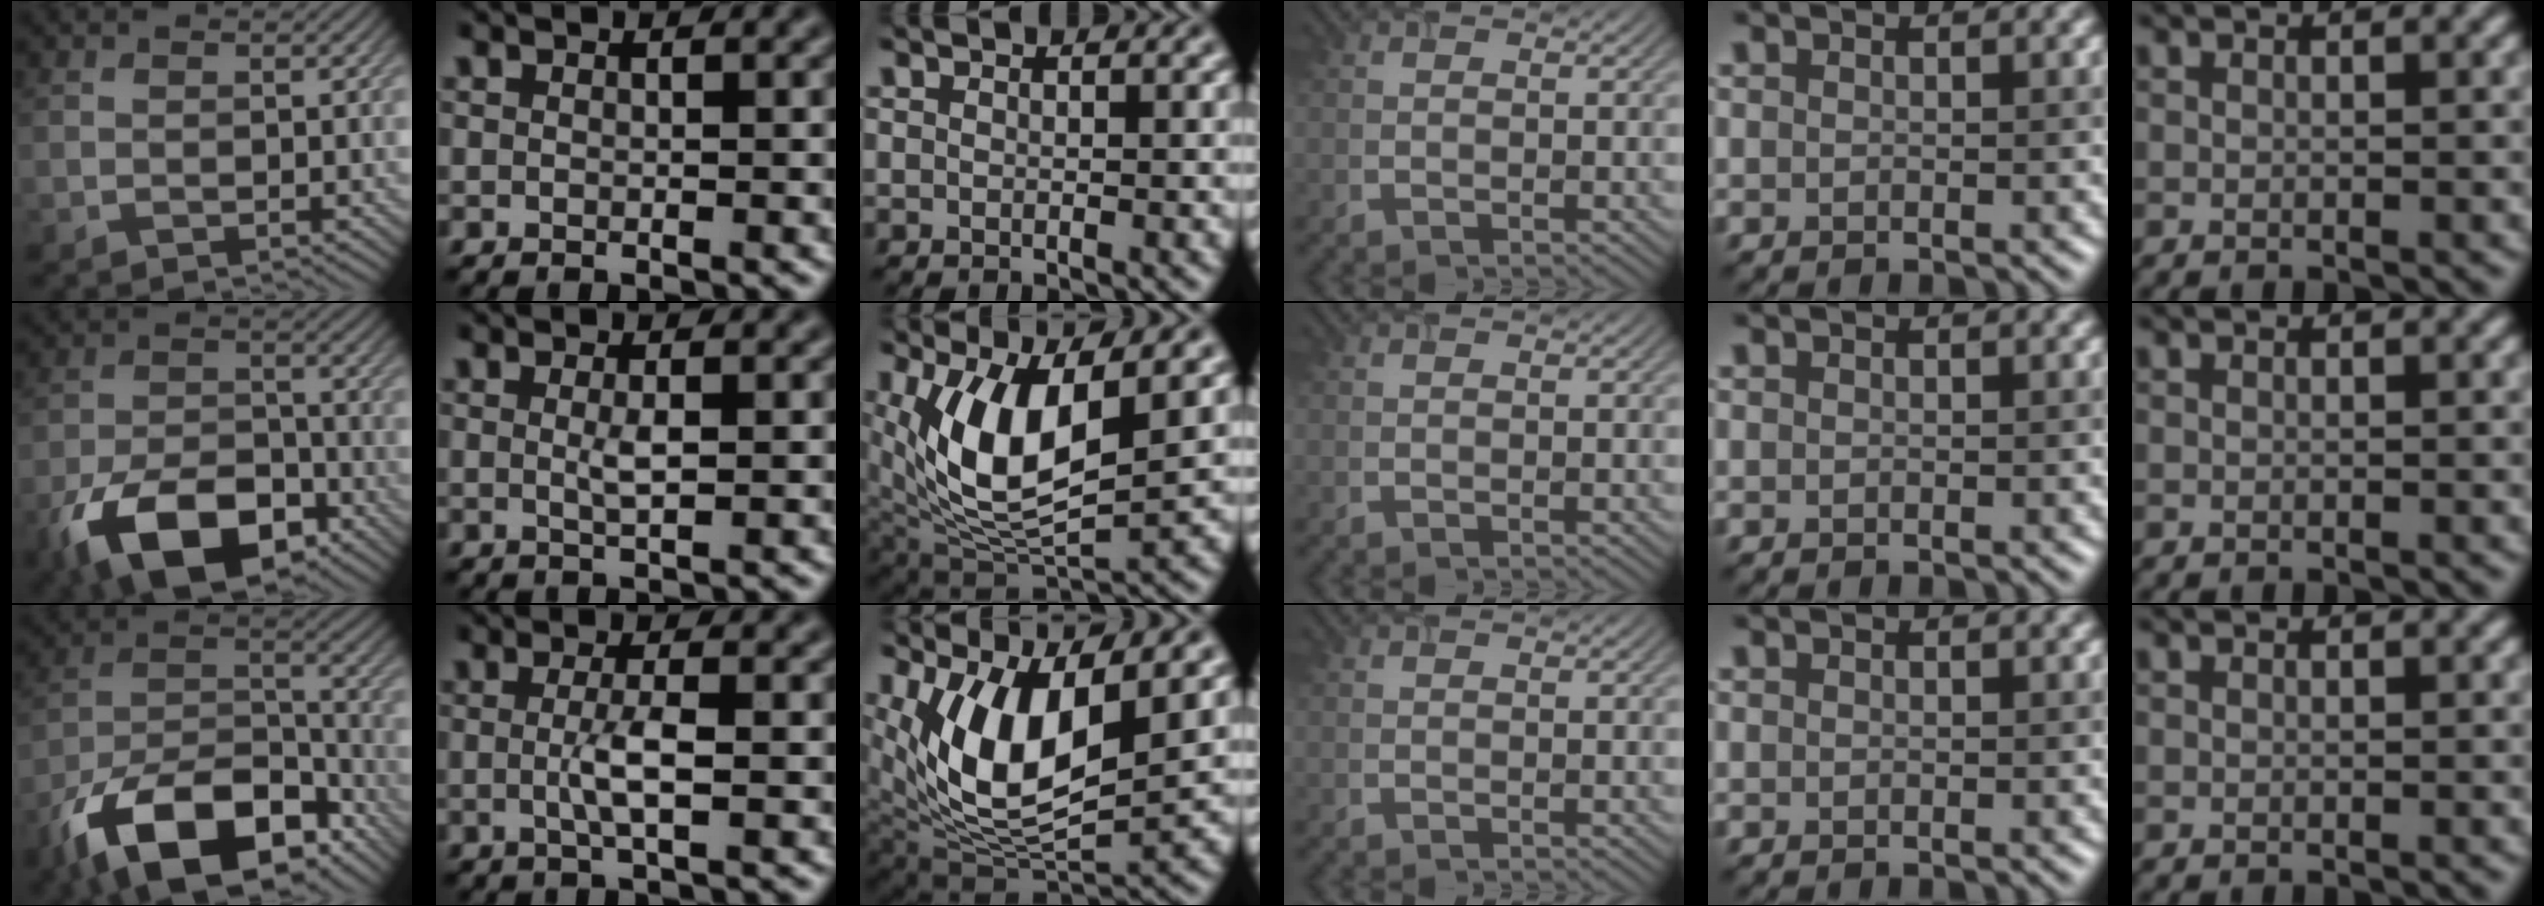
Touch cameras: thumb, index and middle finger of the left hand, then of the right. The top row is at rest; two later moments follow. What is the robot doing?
{"motion": "lift_and_place", "object": "timer"}